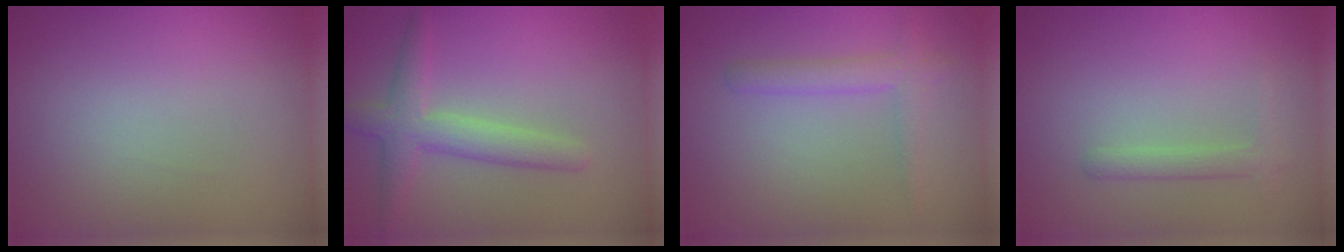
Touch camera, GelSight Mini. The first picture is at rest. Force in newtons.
{"total": 3.4, "press": 3.4, "slide": 0.1}
{"total": 2.1, "press": 2.1, "slide": 0.2}
{"total": 0.9, "press": 0.9, "slide": 0.1}